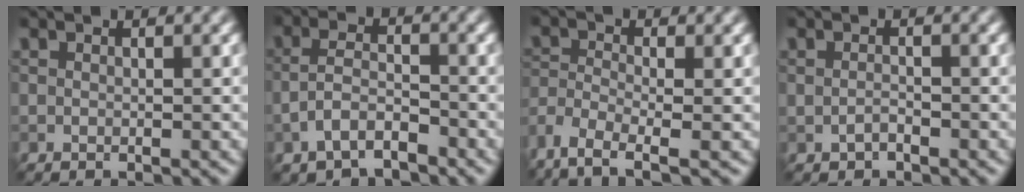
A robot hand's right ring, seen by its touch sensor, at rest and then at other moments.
{"total": 3.7, "force": [-2.3, 1.6, 2.4], "torque": [-0.049, 0.007, -0.052]}
{"total": 4.6, "force": [-3.5, 1.2, 2.7], "torque": [-0.061, -0.009, -0.078]}
{"total": 0.8, "force": [-0.5, 0.4, 0.5], "torque": [-0.013, 0.002, -0.012]}